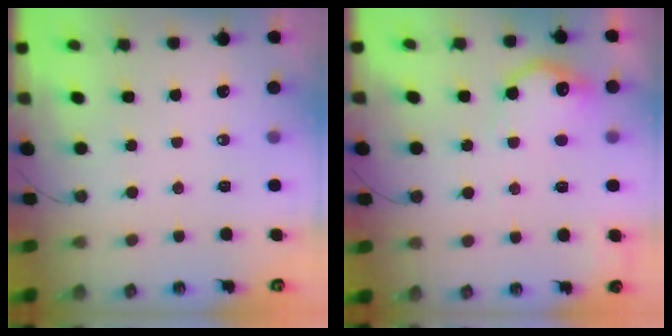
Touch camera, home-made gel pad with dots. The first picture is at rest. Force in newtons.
{"total": 13.7, "press": 13.7, "slide": 0.9}